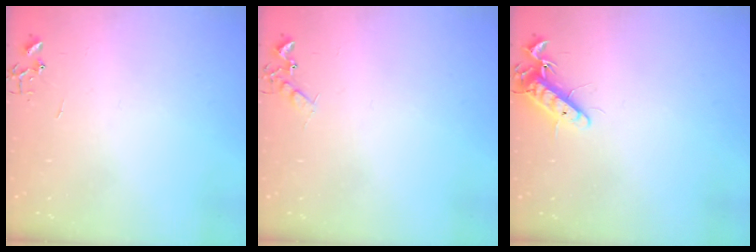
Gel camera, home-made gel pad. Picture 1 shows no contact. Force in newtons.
{"total": 5.8, "press": 5.7, "slide": 0.6}
{"total": 11.3, "press": 11.2, "slide": 1.5}